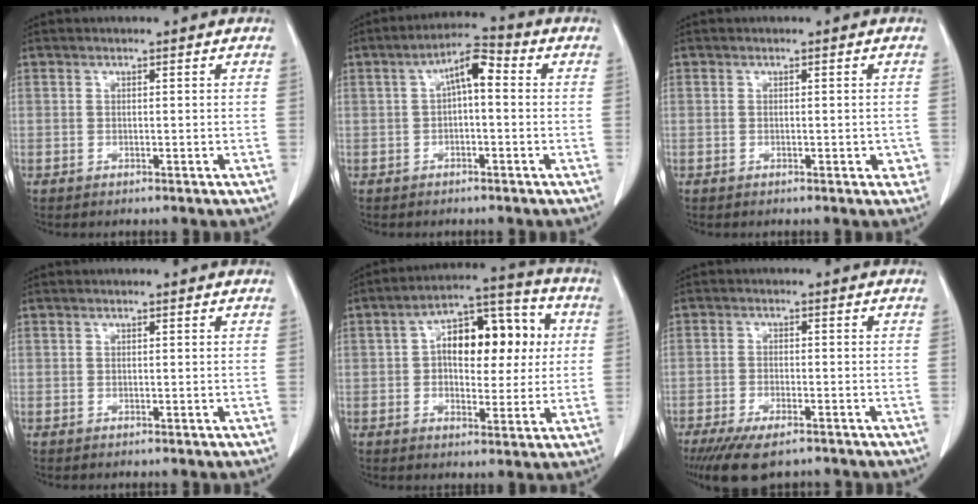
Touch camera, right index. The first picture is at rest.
{"total": 5.9, "force": [0.7, 1.8, 5.5], "torque": [-0.095, 0.028, 0.009]}
{"total": 1.8, "force": [-0.4, 1.1, 1.4], "torque": [-0.006, 0.004, -0.002]}
{"total": 0.0}
{"total": 13.8, "force": [1.9, 6.8, 11.9], "torque": [-0.175, 0.043, 0.029]}
{"total": 8.7, "force": [-6.4, 2.7, 5.2], "torque": [-0.083, -0.014, -0.102]}